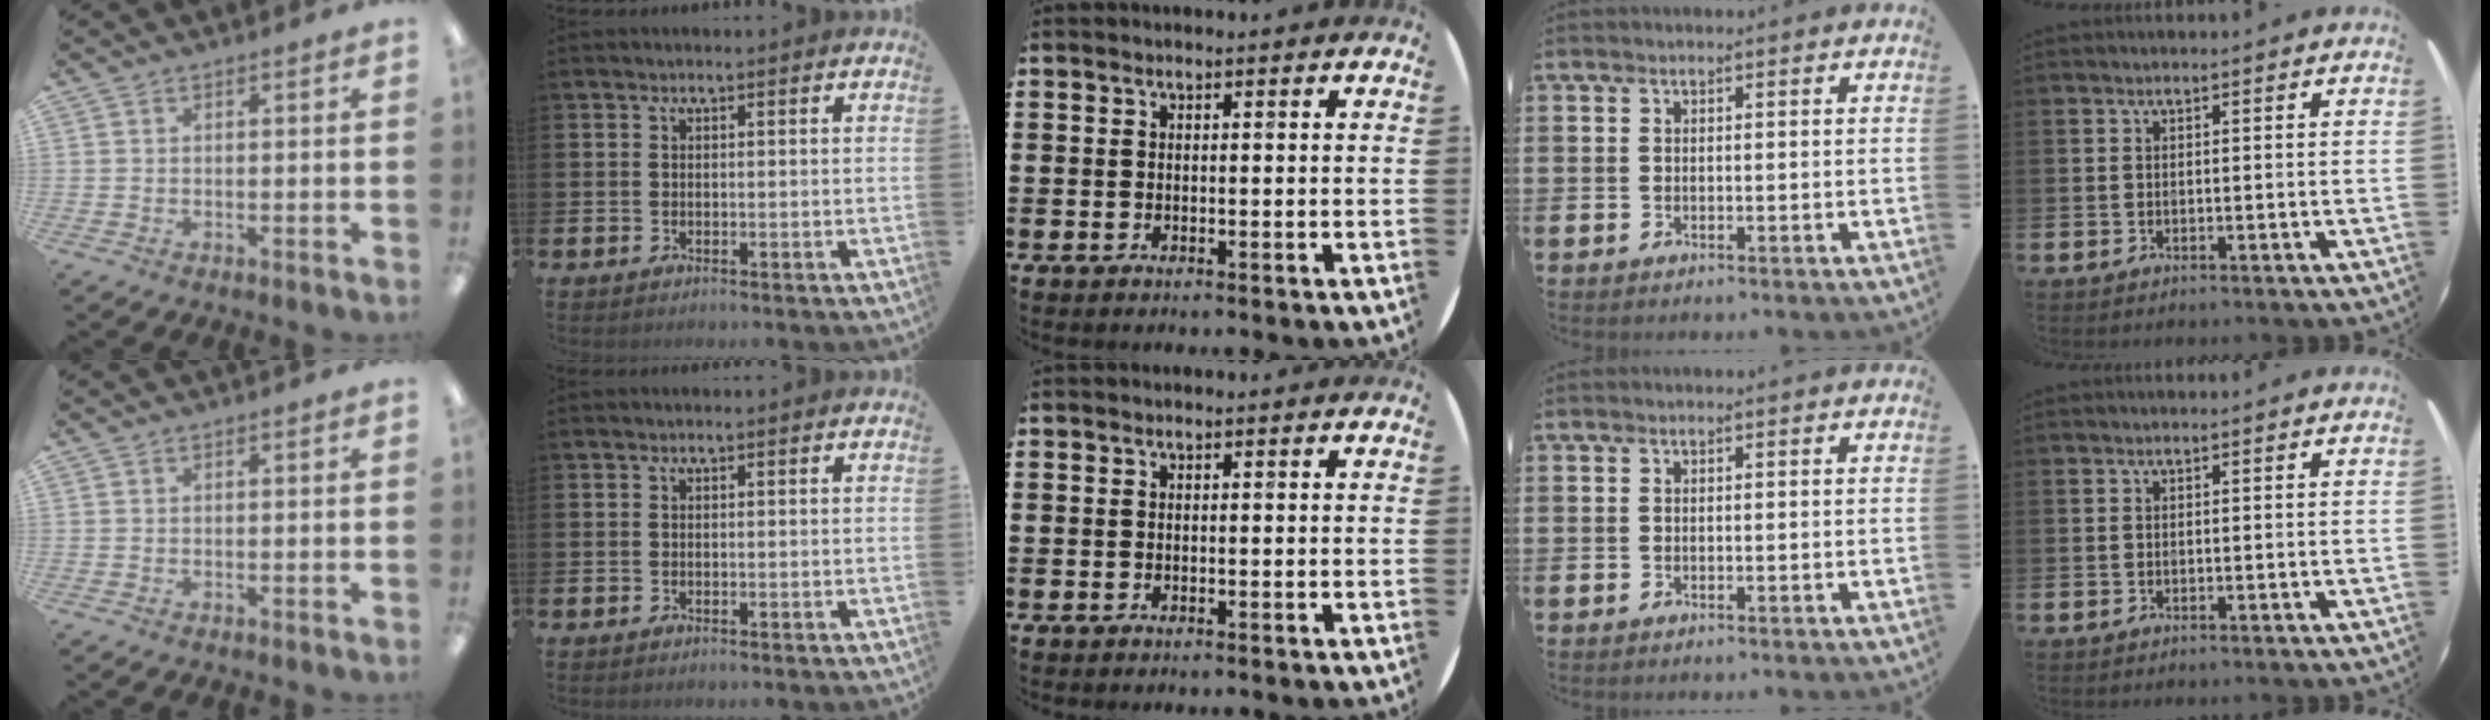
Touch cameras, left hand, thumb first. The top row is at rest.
{}